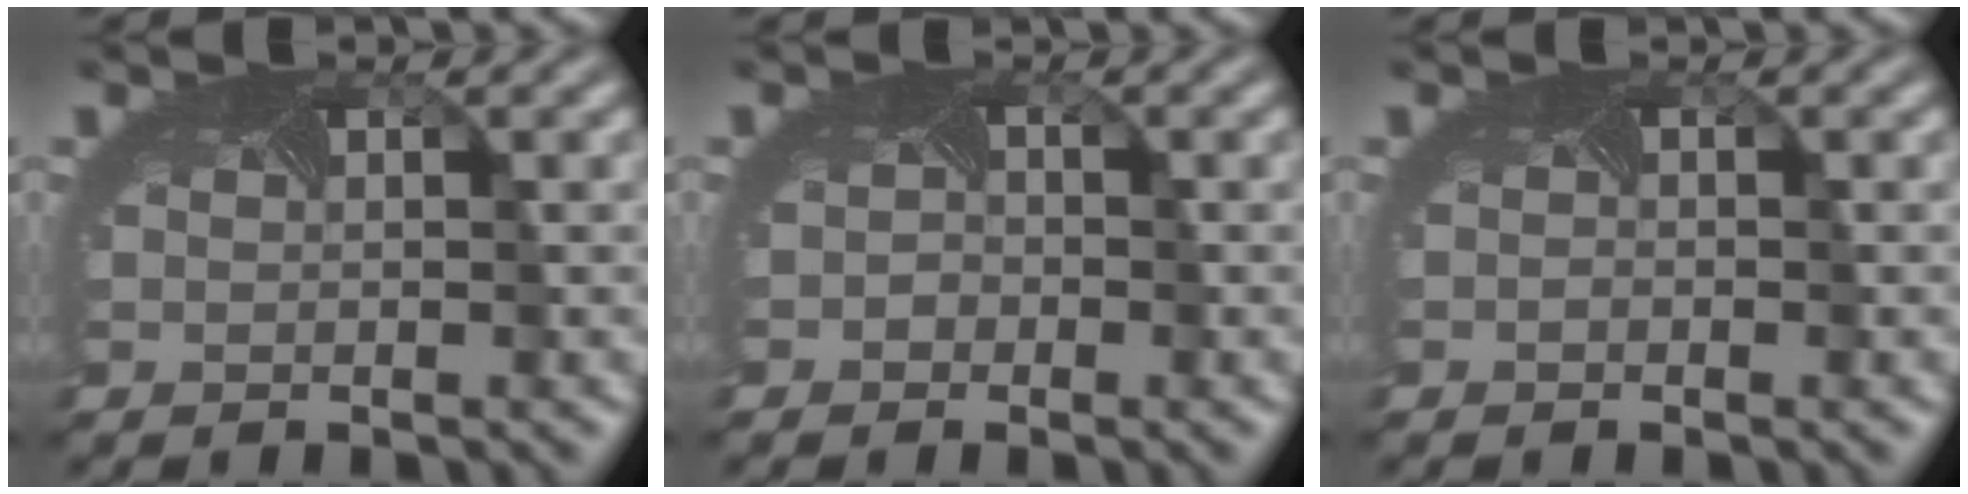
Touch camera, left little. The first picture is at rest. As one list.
[{"total": 1.3, "force": [-0.6, 1.1, 0.4], "torque": [0.007, -0.001, -0.009]}, {"total": 0.0}]